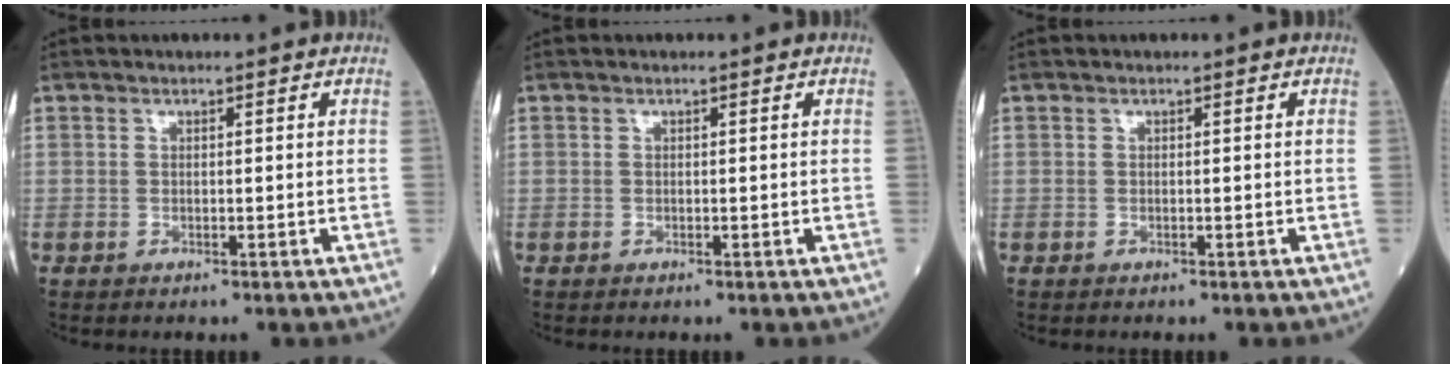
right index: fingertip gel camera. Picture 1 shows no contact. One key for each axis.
{"total": 0.0}
{"total": 0.0}